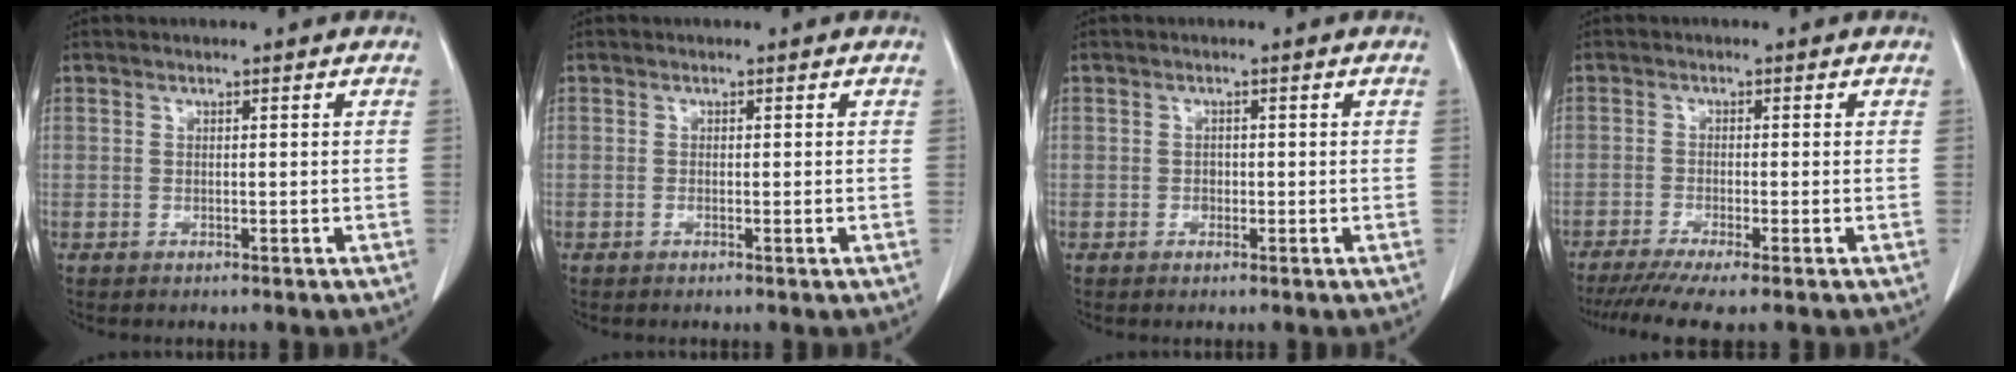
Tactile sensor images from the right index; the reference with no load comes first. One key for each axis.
{"total": 0.6, "fx": -0.2, "fy": 0.1, "fz": 0.6, "tx": -0.010, "ty": -0.002, "tz": -0.002}
{"total": 0.9, "fx": -0.2, "fy": 0.7, "fz": 0.4, "tx": -0.004, "ty": 0.003, "tz": -0.005}
{"total": 6.6, "fx": -5.0, "fy": -0.2, "fz": 4.3, "tx": -0.065, "ty": -0.014, "tz": -0.082}